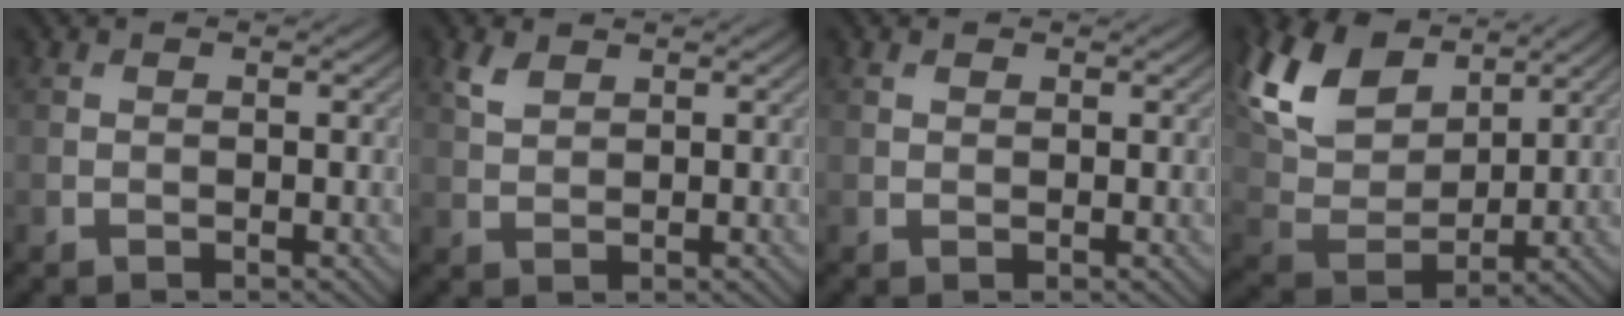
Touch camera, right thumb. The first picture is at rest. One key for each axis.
{"total": 2.3, "fx": 1.5, "fy": 1.1, "fz": 1.3, "tx": -0.037, "ty": 0.003, "tz": 0.034}
{"total": 0.8, "fx": 0.6, "fy": 0.4, "fz": 0.3, "tx": -0.010, "ty": 0.000, "tz": 0.012}
{"total": 13.2, "fx": 7.8, "fy": 7.1, "fz": 7.9, "tx": -0.212, "ty": 0.029, "tz": 0.143}